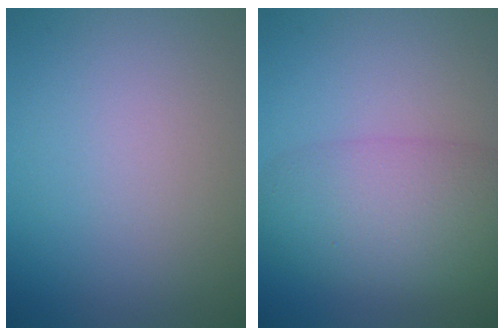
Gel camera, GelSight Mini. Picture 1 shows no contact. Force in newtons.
{"total": 6.9, "press": 6.9, "slide": 0.2}